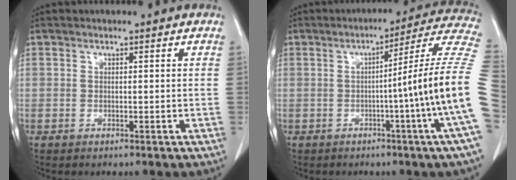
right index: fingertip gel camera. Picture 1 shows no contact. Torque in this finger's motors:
{"motor_torque": [1.20, -0.37, 0.56, 0.15]}